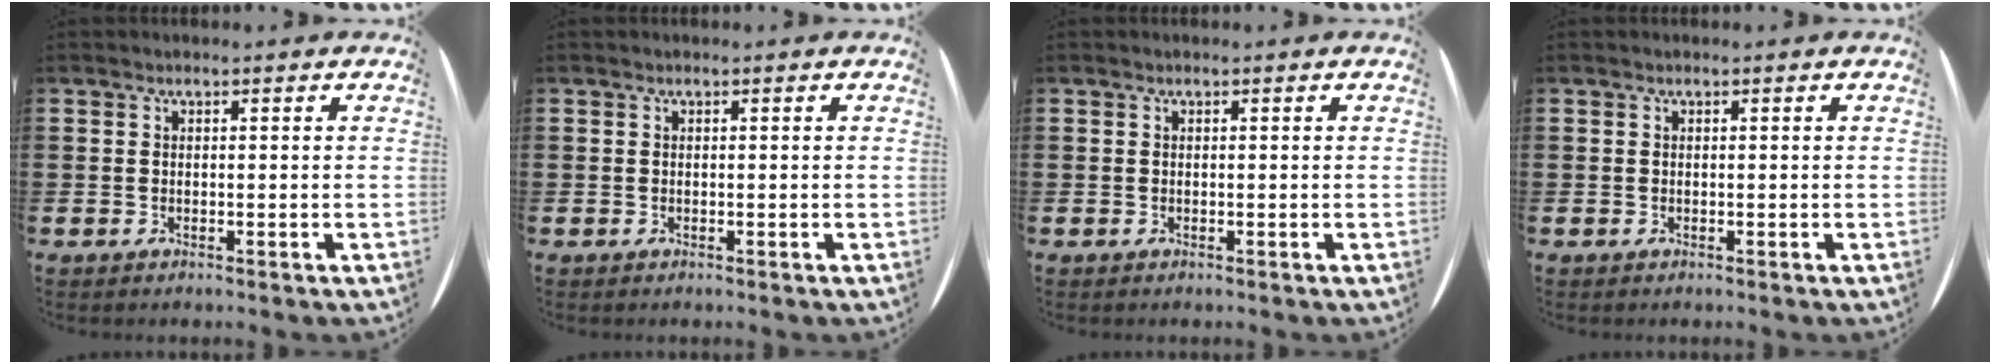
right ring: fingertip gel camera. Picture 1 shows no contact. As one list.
[{"total": 0.0}, {"total": 0.0}, {"total": 0.0}]